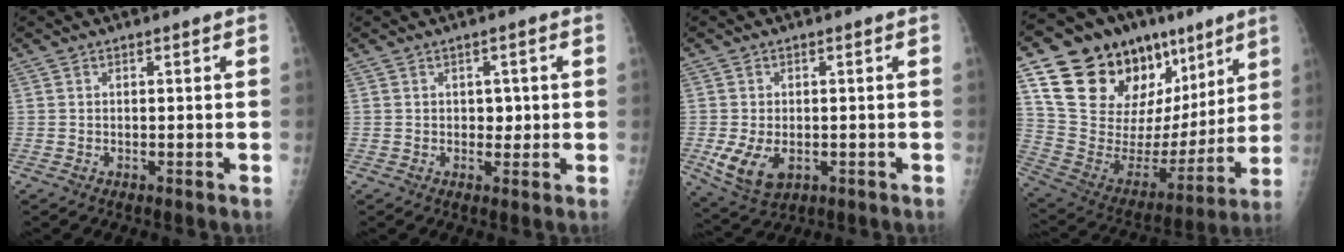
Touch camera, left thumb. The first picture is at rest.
{"total": 2.6, "force": [0.5, 1.8, 1.8], "torque": [-0.005, 0.000, 0.003]}
{"total": 7.4, "force": [-1.7, 4.7, 5.4], "torque": [-0.090, -0.010, -0.020]}
{"total": 29.4, "force": [14.8, 17.6, 18.2], "torque": [-0.246, -0.006, 0.265]}